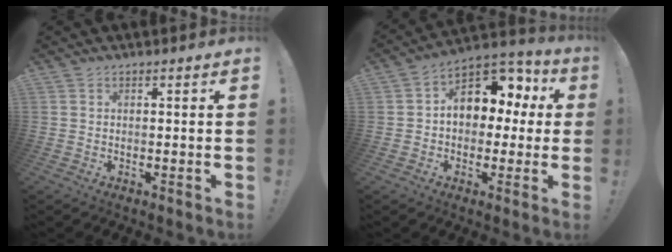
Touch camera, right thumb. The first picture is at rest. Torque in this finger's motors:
{"motor_torque": [1.83, 2.10, 0.46, -0.24, 0.07]}